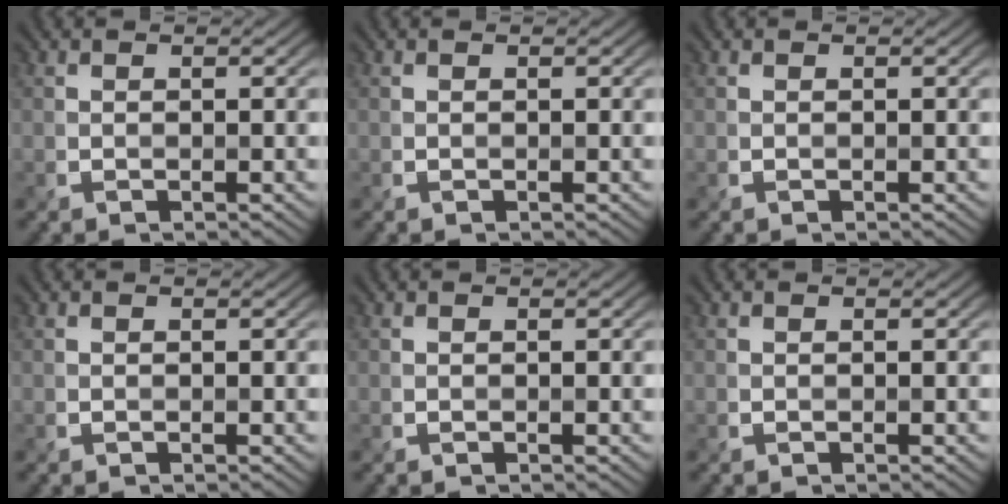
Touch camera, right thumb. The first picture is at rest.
{"total": 0.0}
{"total": 0.0}
{"total": 0.0}
{"total": 0.0}
{"total": 0.0}